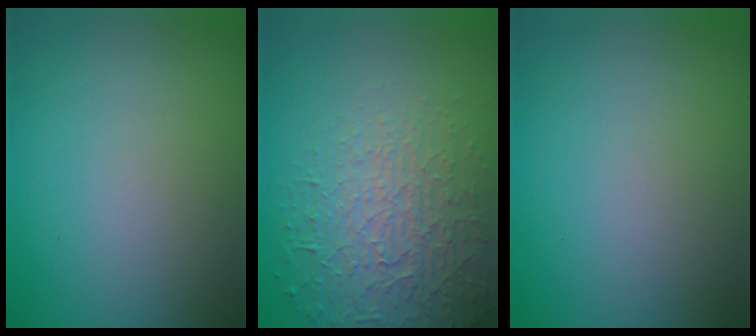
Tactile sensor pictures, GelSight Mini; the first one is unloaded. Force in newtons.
{"total": 6.5, "press": 5.1, "slide": 4.1}
{"total": 0.0}